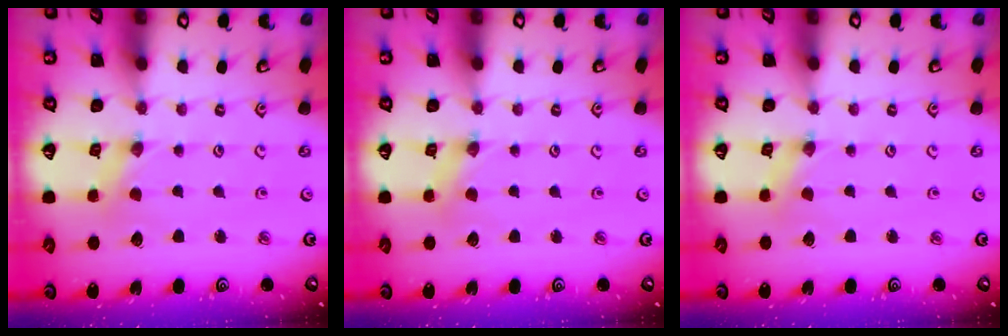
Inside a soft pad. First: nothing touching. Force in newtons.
{"total": 1.3, "press": 1.3, "slide": 0.2}
{"total": 0.0}